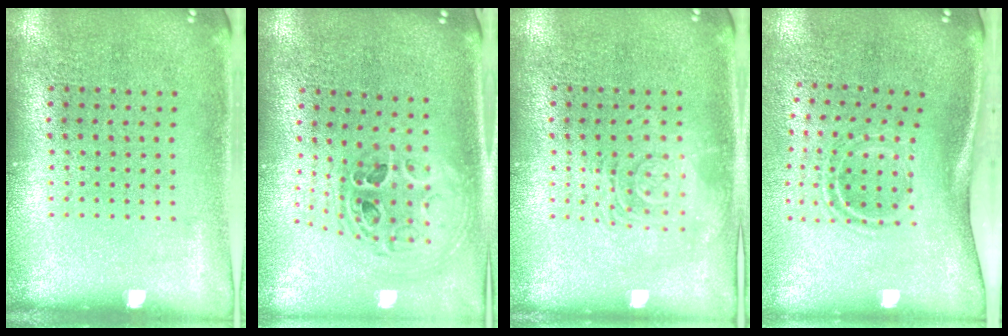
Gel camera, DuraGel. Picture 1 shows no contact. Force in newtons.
{"total": 1.3, "press": 1.2, "slide": 0.6}
{"total": 2.8, "press": 2.8, "slide": 0.4}
{"total": 1.8, "press": 1.1, "slide": 1.4}